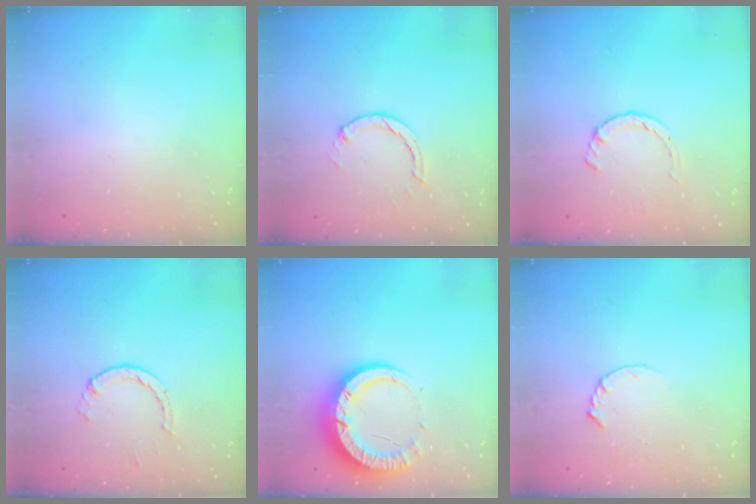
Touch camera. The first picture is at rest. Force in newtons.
{"total": 1.3, "press": 1.2, "slide": 0.3}
{"total": 1.4, "press": 1.3, "slide": 0.3}
{"total": 1.4, "press": 1.4, "slide": 0.2}
{"total": 11.1, "press": 11.1, "slide": 1.0}
{"total": 2.8, "press": 2.8, "slide": 0.4}